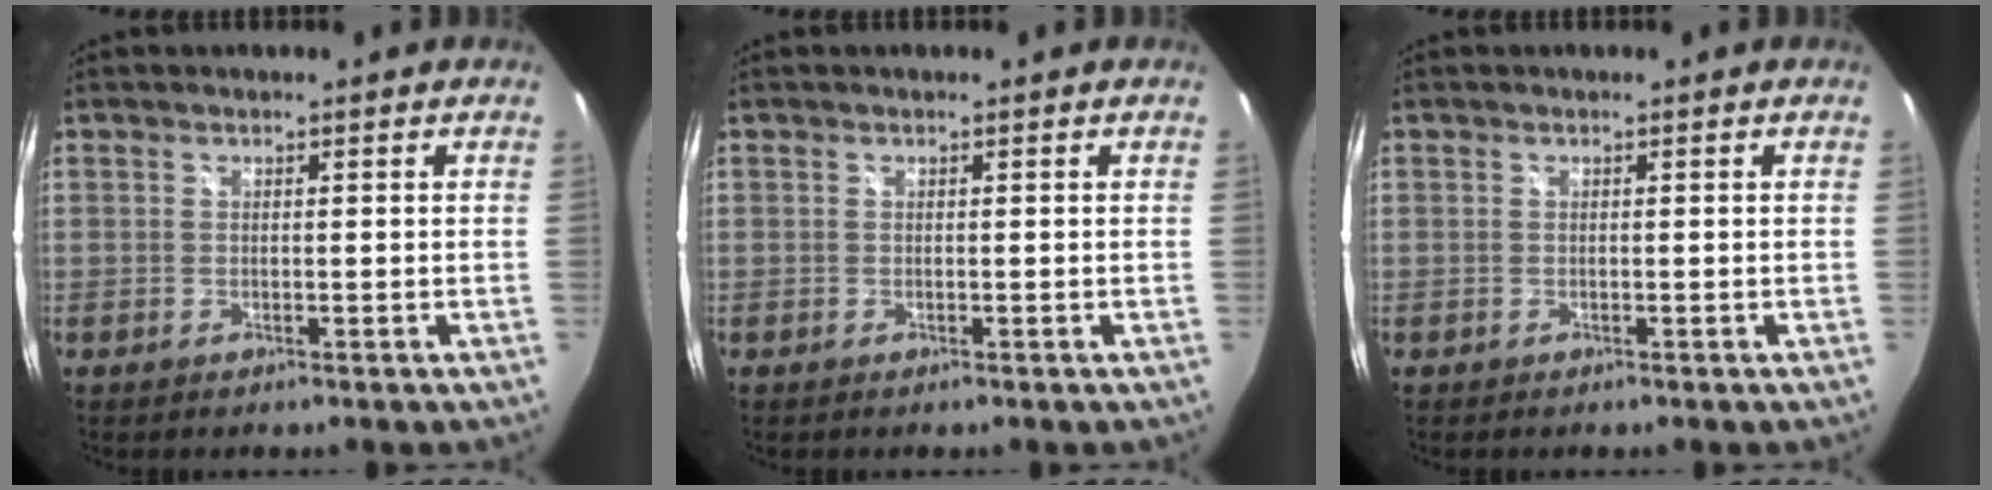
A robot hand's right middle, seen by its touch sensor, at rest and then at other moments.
{"total": 0.0}
{"total": 0.0}